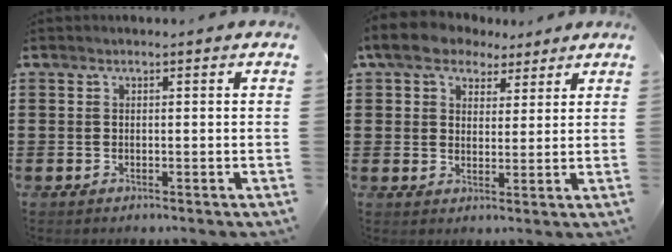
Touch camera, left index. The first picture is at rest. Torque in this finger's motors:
{"motor_torque": [2.14, 0.00, 0.20, -0.04]}